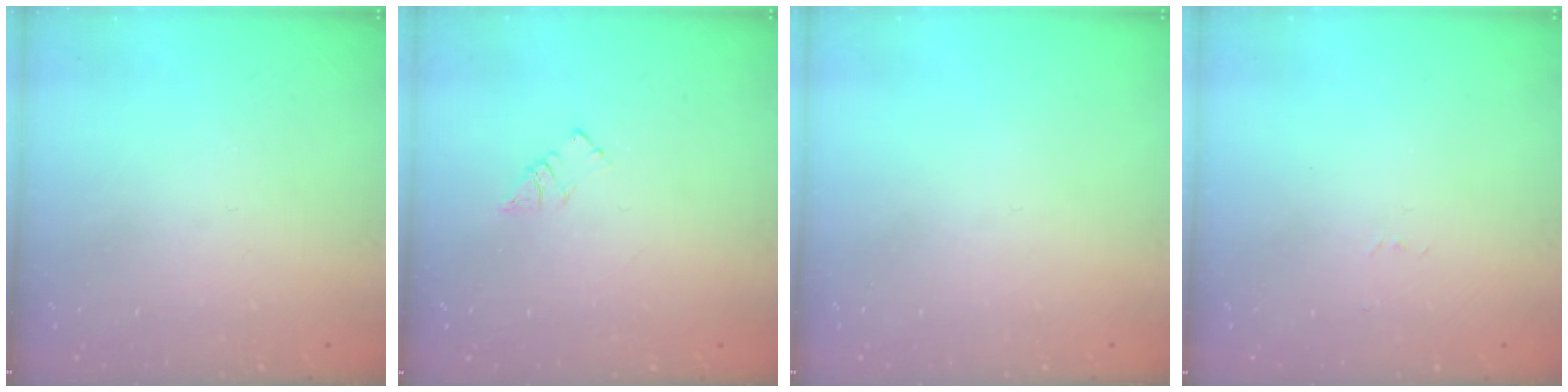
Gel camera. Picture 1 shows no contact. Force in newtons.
{"total": 3.3, "press": 3.3, "slide": 0.4}
{"total": 0.0}
{"total": 2.6, "press": 2.6, "slide": 0.4}